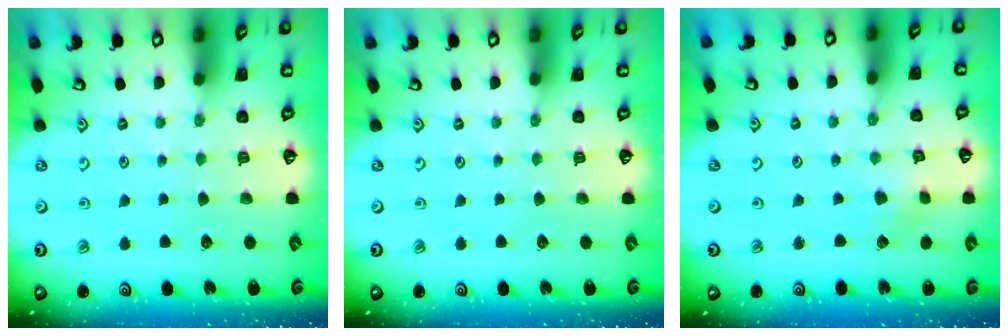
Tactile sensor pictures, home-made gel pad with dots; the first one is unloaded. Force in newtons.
{"total": 0.0}
{"total": 2.3, "press": 2.3, "slide": 0.6}